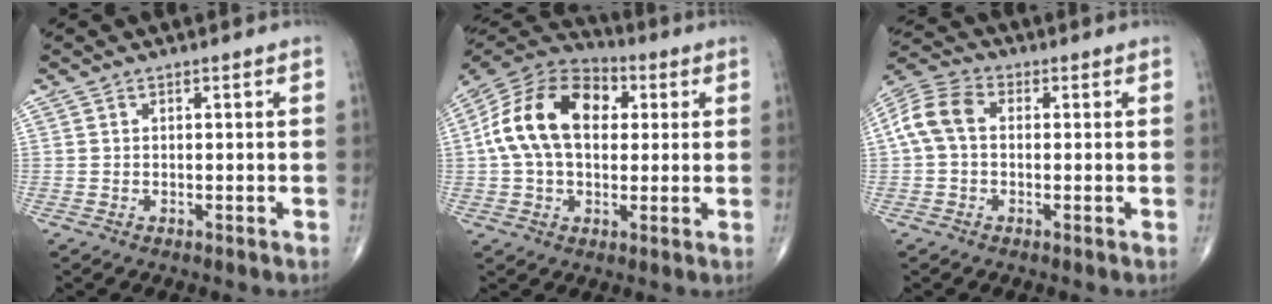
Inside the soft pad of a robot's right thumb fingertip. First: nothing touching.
{"total": 18.1, "force": [2.8, 11.9, 13.4], "torque": [-0.230, 0.026, 0.040]}
{"total": 8.3, "force": [0.4, 5.8, 5.9], "torque": [-0.121, 0.028, -0.001]}